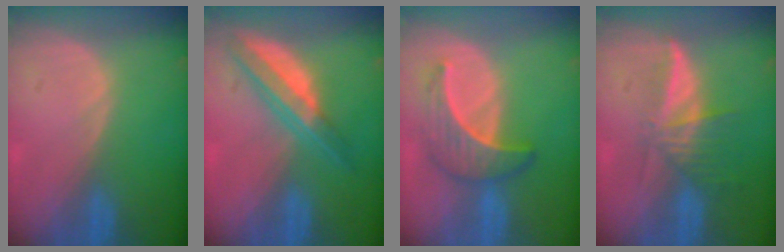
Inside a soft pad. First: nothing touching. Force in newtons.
{"total": 6.7, "press": 5.6, "slide": 3.7}
{"total": 6.8, "press": 6.1, "slide": 3.0}
{"total": 6.2, "press": 5.5, "slide": 2.8}